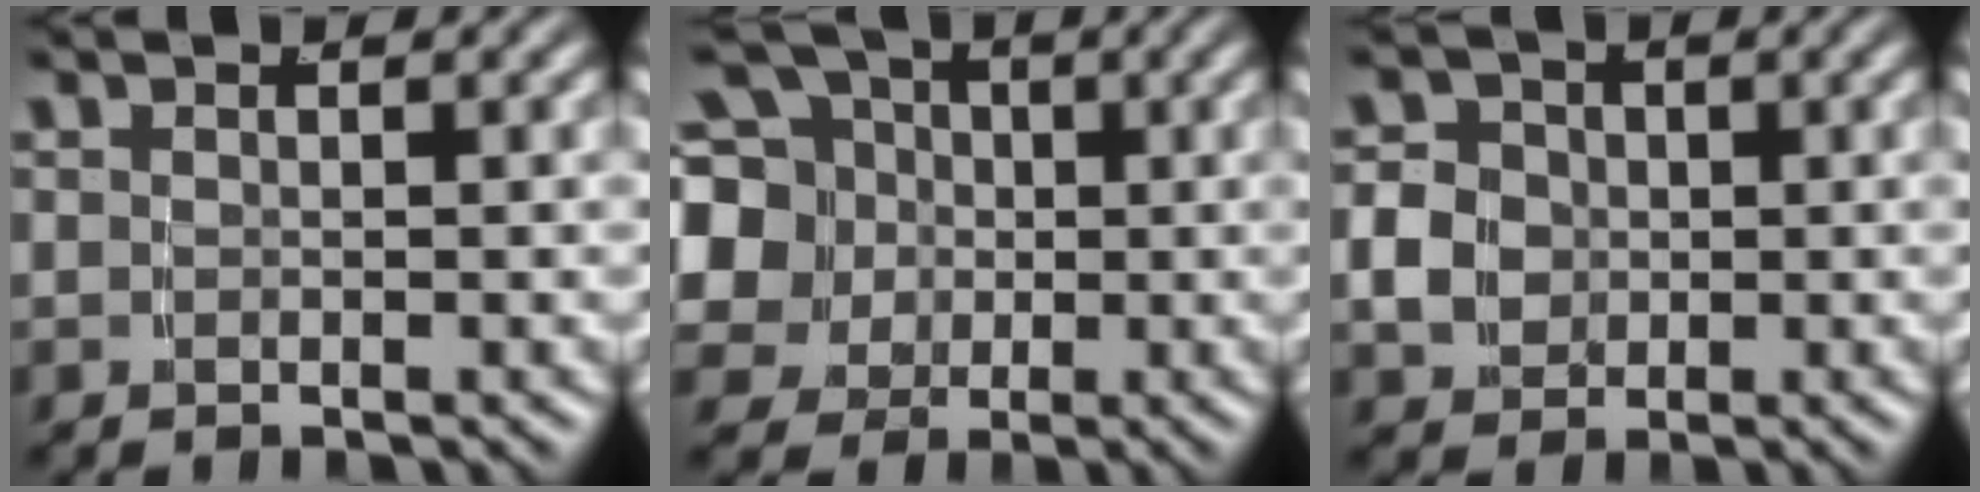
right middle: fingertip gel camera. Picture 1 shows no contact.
{"total": 9.8, "force": [0.1, 8.6, 4.6], "torque": [-0.105, -0.030, -0.001]}
{"total": 6.1, "force": [-0.2, 5.4, 2.7], "torque": [-0.053, -0.010, -0.005]}